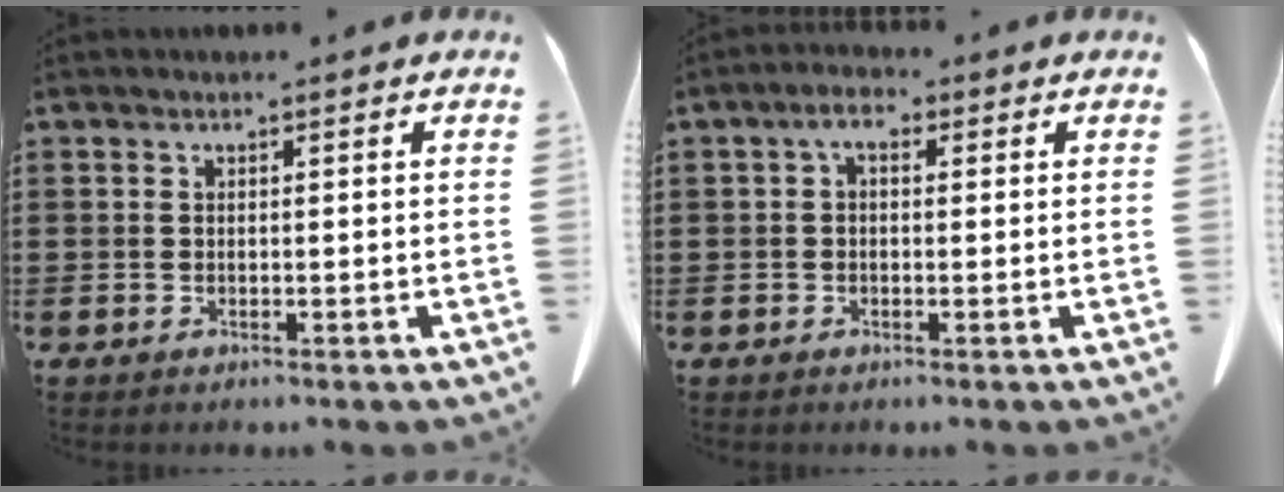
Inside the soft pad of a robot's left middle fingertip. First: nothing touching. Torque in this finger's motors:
{"motor_torque": [0.39, -0.05, 0.02, 0.04]}